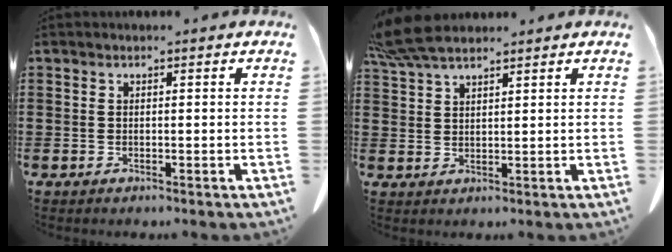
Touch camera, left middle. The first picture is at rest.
{"total": 6.3, "force": [5.1, 1.4, 3.3], "torque": [-0.086, -0.009, 0.095]}